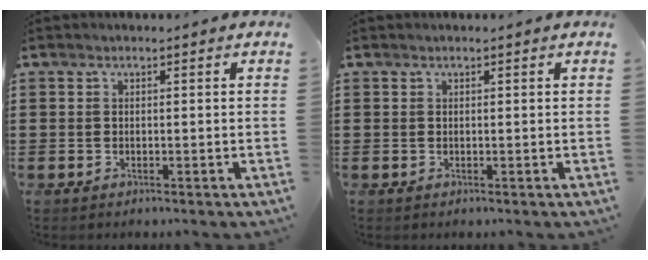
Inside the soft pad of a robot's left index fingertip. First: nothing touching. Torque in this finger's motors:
{"motor_torque": [0.18, -0.07, 0.02, -0.01]}